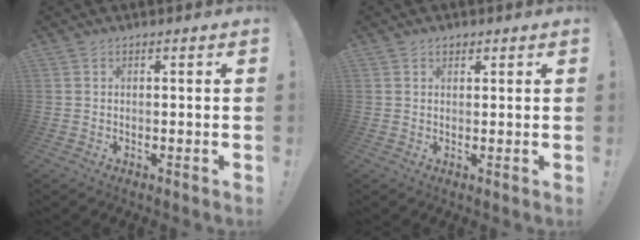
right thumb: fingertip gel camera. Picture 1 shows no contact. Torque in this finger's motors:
{"motor_torque": [0.02, 0.15, 0.03, -0.09, 0.00]}